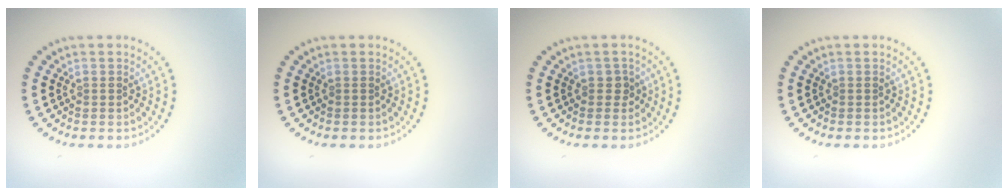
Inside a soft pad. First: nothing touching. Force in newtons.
{"total": 0.0}
{"total": 1.0, "press": 0.9, "slide": 0.4}
{"total": 0.0}